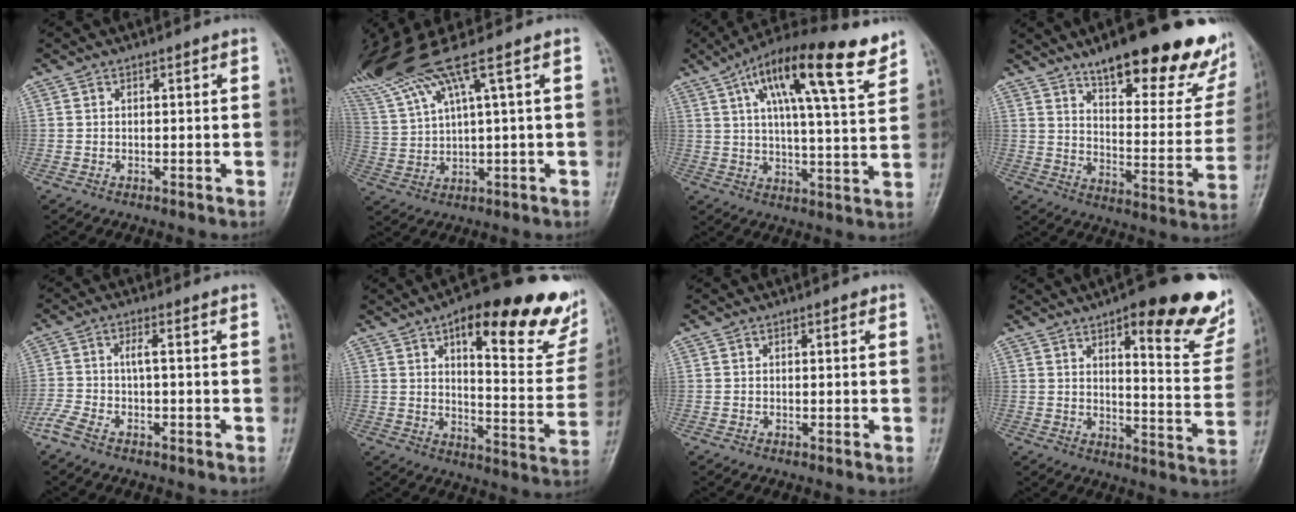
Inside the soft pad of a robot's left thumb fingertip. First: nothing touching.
{"total": 14.6, "force": [9.3, 0.9, 11.2], "torque": [-0.246, -0.004, 0.187]}
{"total": 18.9, "force": [10.6, 4.7, 14.9], "torque": [-0.222, -0.017, 0.168]}
{"total": 27.3, "force": [17.9, 8.6, 18.8], "torque": [-0.215, -0.074, 0.250]}
{"total": 4.5, "force": [-2.2, 0.5, 3.9], "torque": [-0.107, 0.016, -0.041]}
{"total": 25.2, "force": [14.2, 8.4, 19.0], "torque": [-0.206, -0.045, 0.193]}
{"total": 0.0}
{"total": 21.4, "force": [12.4, 6.4, 16.2], "torque": [-0.160, -0.062, 0.159]}